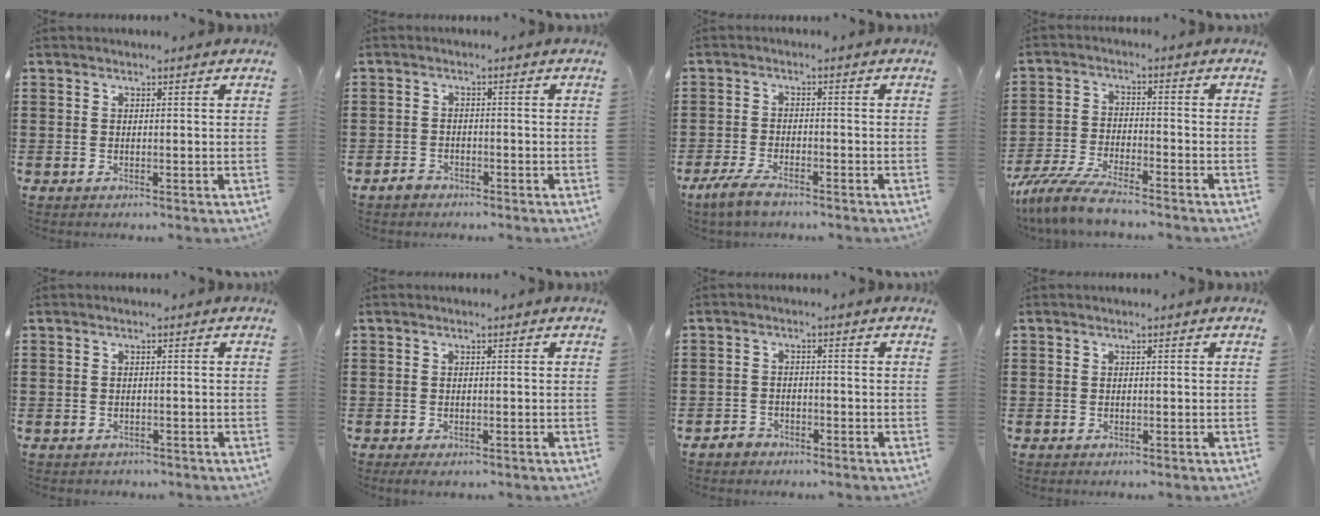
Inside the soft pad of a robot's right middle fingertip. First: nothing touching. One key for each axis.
{"total": 2.0, "fx": -1.6, "fy": 1.0, "fz": 0.6, "tx": -0.024, "ty": 0.002, "tz": -0.037}
{"total": 3.8, "fx": -2.9, "fy": 1.2, "fz": 2.1, "tx": -0.049, "ty": 0.003, "tz": -0.060}
{"total": 6.7, "fx": -6.1, "fy": 0.7, "fz": 2.8, "tx": -0.075, "ty": -0.006, "tz": -0.122}
{"total": 0.6, "fx": -0.5, "fy": 0.2, "fz": -0.1, "tx": -0.001, "ty": 0.000, "tz": -0.012}
{"total": 0.6, "fx": -0.5, "fy": 0.2, "fz": 0.3, "tx": -0.006, "ty": -0.006, "tz": -0.008}
{"total": 2.1, "fx": -1.8, "fy": 1.1, "fz": 0.2, "tx": -0.009, "ty": 0.005, "tz": -0.038}
{"total": 0.5, "fx": -0.3, "fy": 0.4, "fz": -0.1, "tx": 0.002, "ty": 0.005, "tz": -0.008}